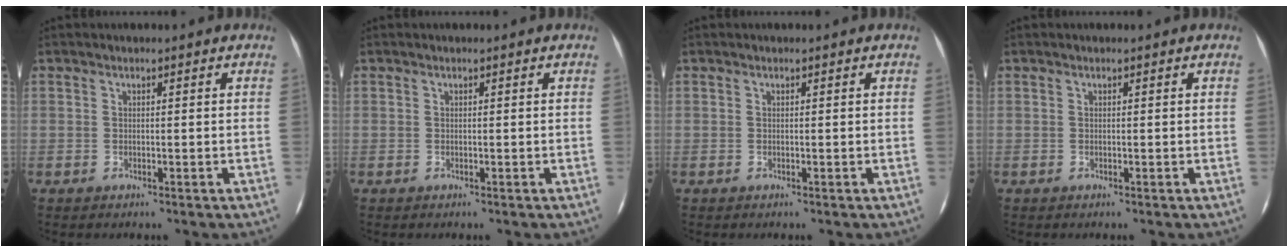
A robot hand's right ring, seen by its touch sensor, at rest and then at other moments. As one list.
[{"total": 0.0}, {"total": 0.0}, {"total": 0.0}]